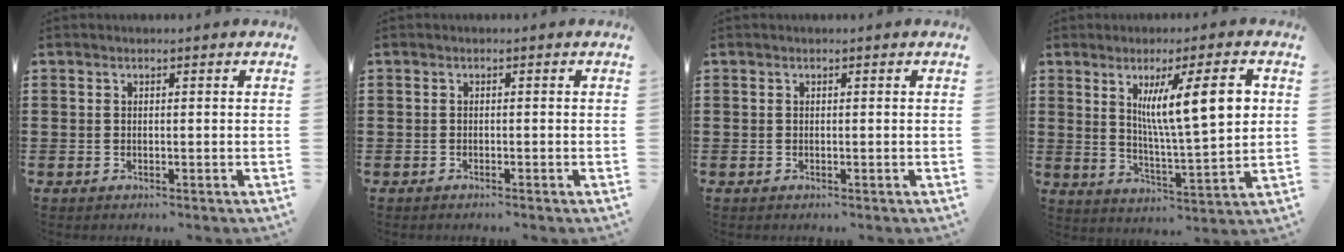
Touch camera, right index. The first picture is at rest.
{"total": 0.5, "force": [-0.5, 0.0, 0.2], "torque": [-0.005, -0.002, -0.010]}
{"total": 0.0}
{"total": 11.5, "force": [3.8, 2.0, 10.7], "torque": [-0.184, -0.002, 0.057]}